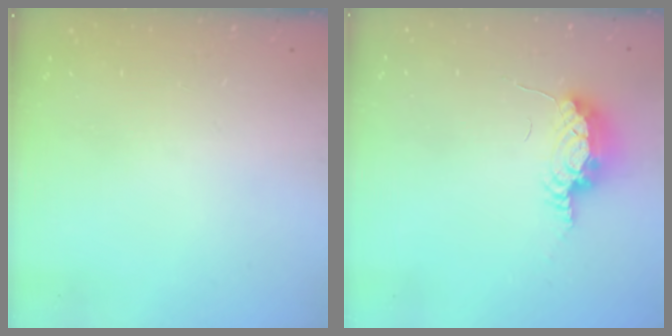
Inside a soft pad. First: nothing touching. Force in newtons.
{"total": 10.6, "press": 8.7, "slide": 6.2}